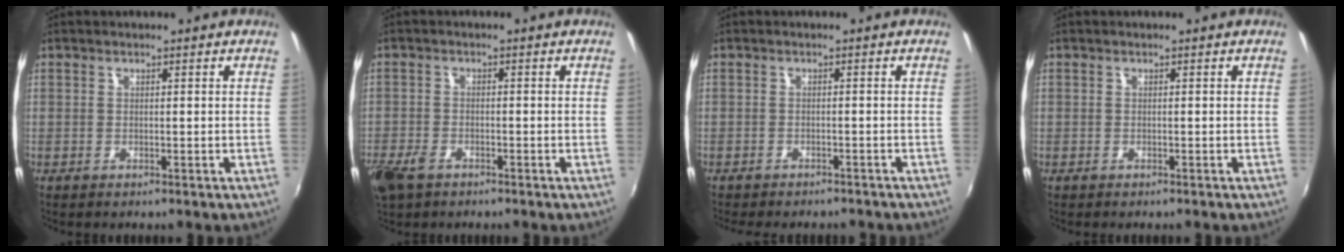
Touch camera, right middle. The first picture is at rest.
{"total": 6.2, "force": [-4.1, 3.1, 3.4], "torque": [-0.094, -0.016, -0.079]}
{"total": 6.6, "force": [-5.9, 1.7, 2.5], "torque": [-0.062, -0.014, -0.083]}
{"total": 0.5, "force": [-0.5, 0.2, 0.0], "torque": [-0.004, 0.000, -0.008]}